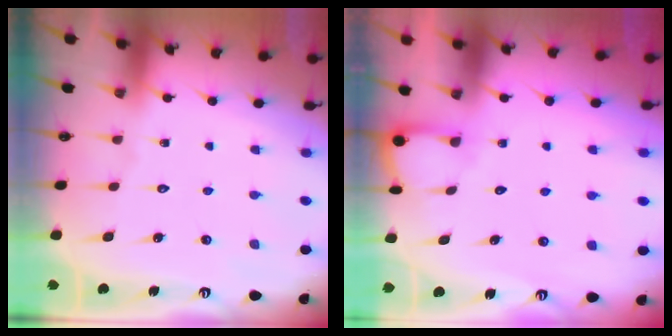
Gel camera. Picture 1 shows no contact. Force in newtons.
{"total": 3.6, "press": 3.6, "slide": 0.2}